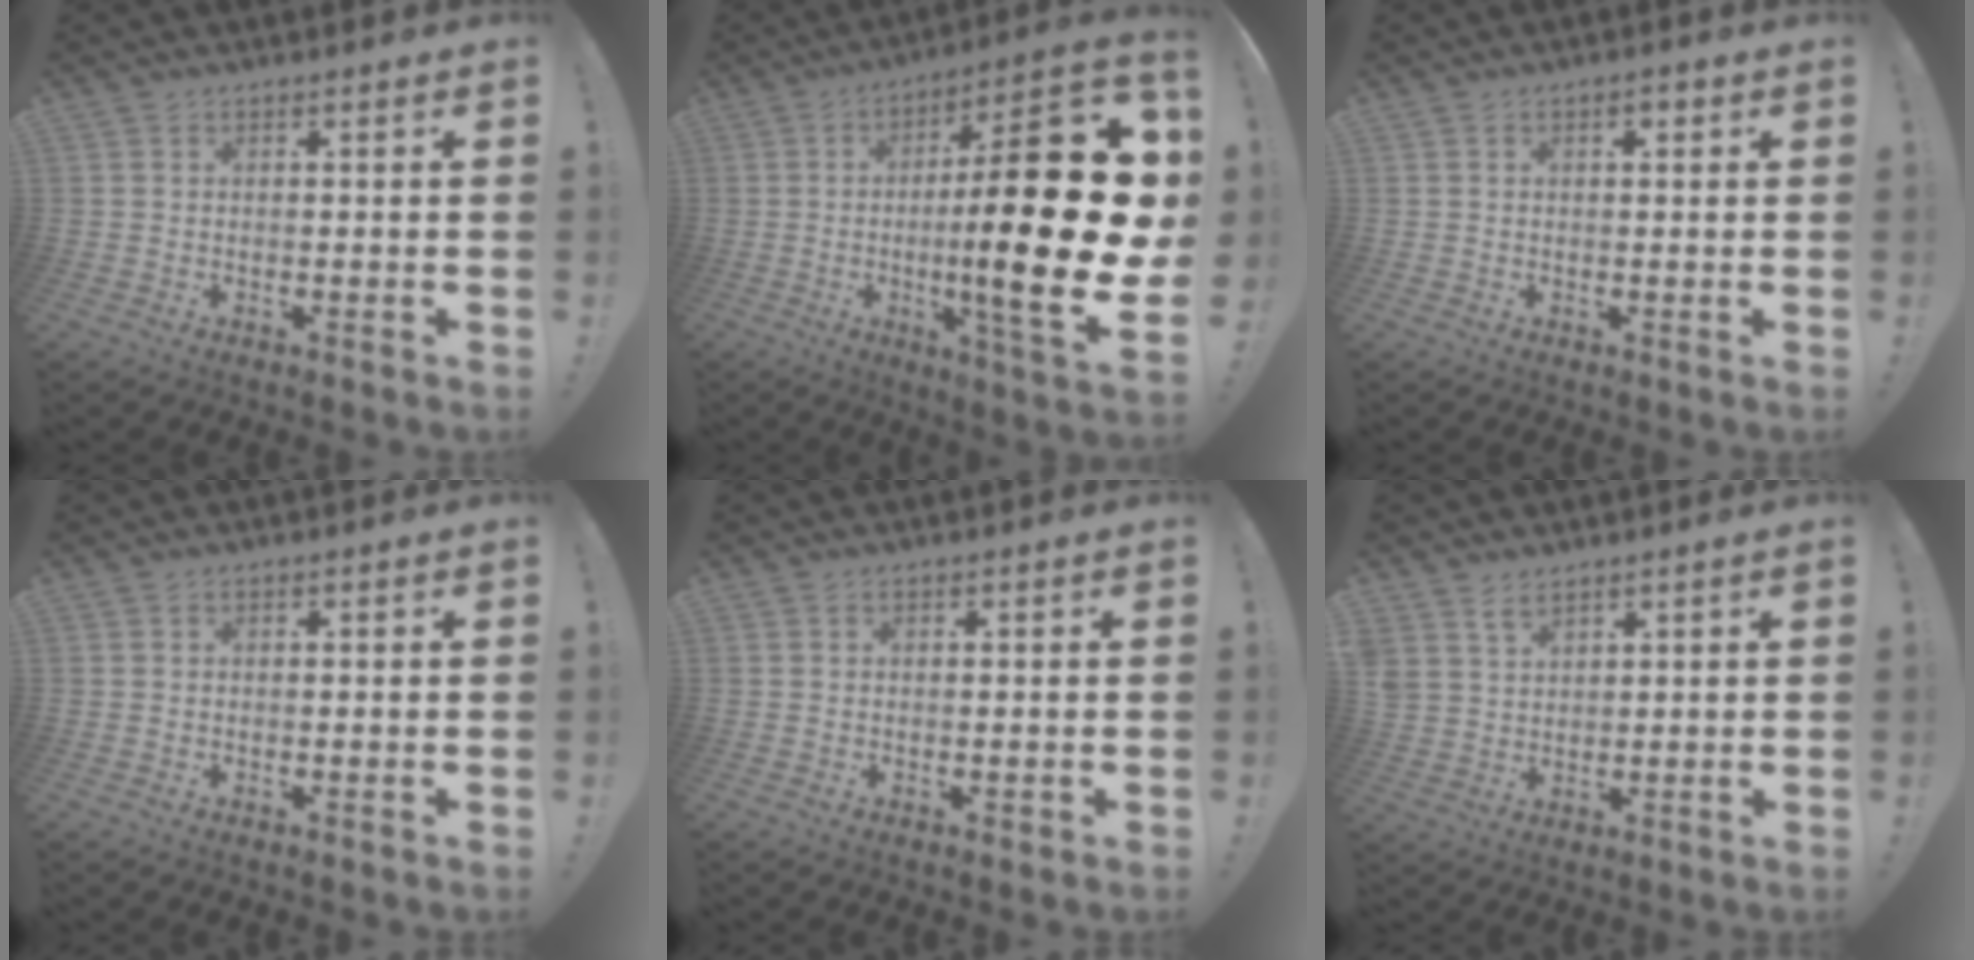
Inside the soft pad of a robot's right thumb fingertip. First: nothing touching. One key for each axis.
{"total": 29.2, "fx": -1.9, "fy": 6.7, "fz": 28.3, "tx": -0.448, "ty": 0.014, "tz": -0.030}
{"total": 1.7, "fx": 0.5, "fy": 1.0, "fz": 1.3, "tx": -0.016, "ty": 0.001, "tz": 0.006}
{"total": 0.0}
{"total": 0.6, "fx": 0.2, "fy": 0.5, "fz": 0.2, "tx": -0.001, "ty": 0.001, "tz": 0.003}
{"total": 4.5, "fx": 3.5, "fy": 2.6, "fz": 1.3, "tx": -0.021, "ty": -0.022, "tz": 0.067}